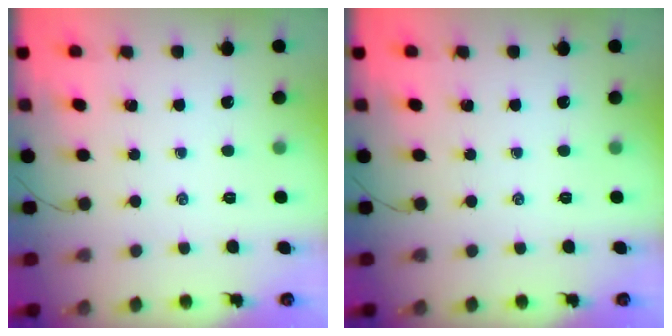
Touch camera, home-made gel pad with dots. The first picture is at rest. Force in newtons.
{"total": 0.0}